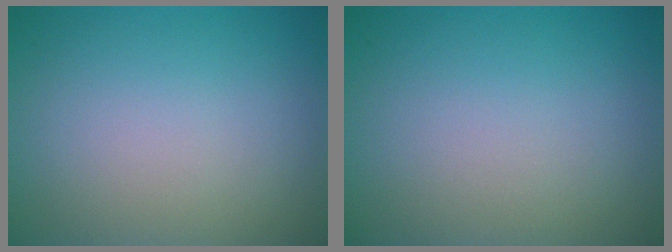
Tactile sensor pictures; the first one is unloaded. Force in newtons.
{"total": 0.0}